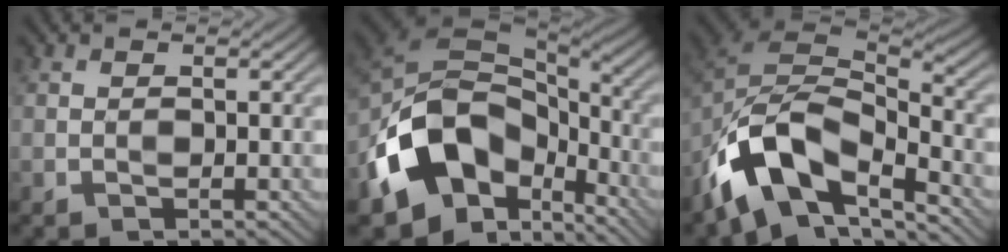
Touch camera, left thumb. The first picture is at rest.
{"total": 14.9, "force": [-6.8, 10.0, 8.7], "torque": [-0.181, -0.020, -0.125]}
{"total": 12.4, "force": [-7.5, 6.1, 7.8], "torque": [-0.161, -0.017, -0.143]}